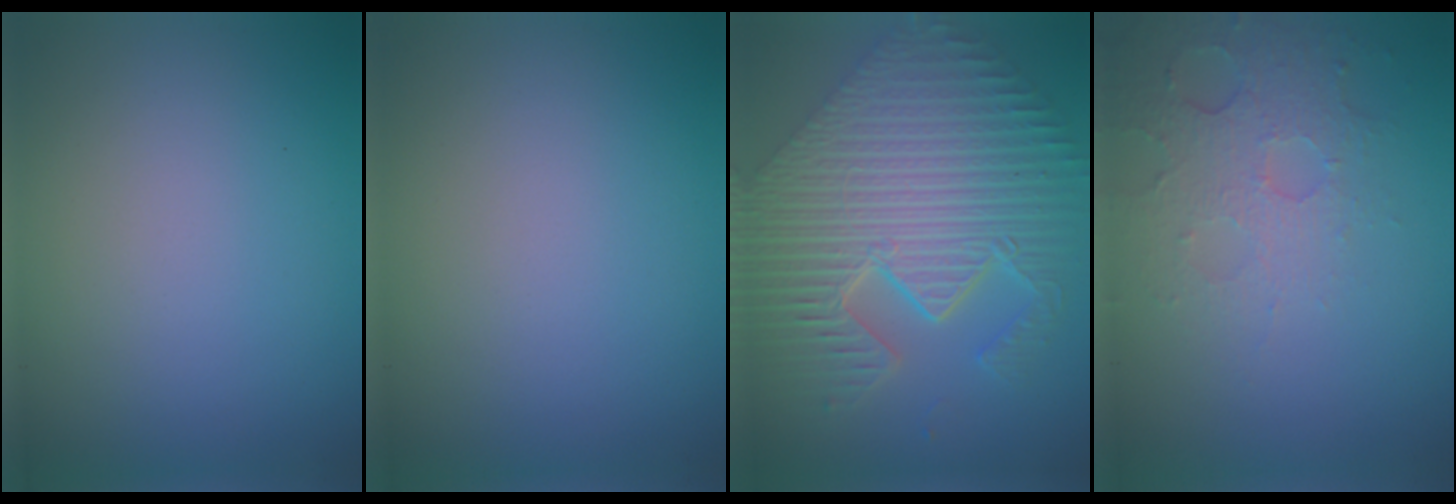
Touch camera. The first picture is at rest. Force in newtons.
{"total": 0.0}
{"total": 11.7, "press": 7.7, "slide": 8.8}
{"total": 4.7, "press": 3.1, "slide": 3.5}